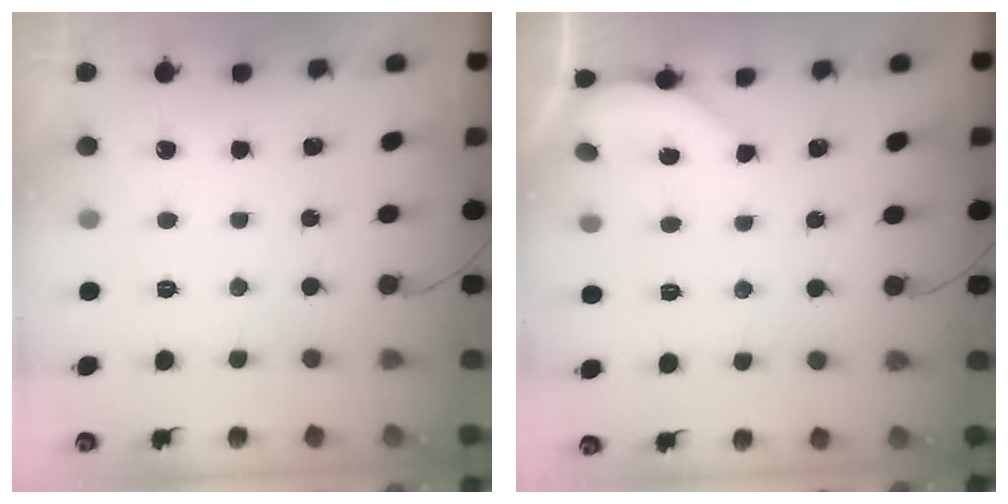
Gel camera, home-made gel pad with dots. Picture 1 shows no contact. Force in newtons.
{"total": 2.5, "press": 2.4, "slide": 0.3}